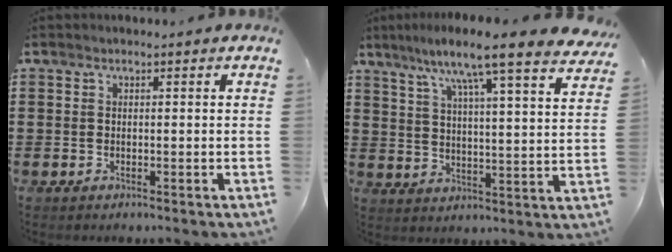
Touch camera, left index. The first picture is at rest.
{"total": 9.1, "force": [7.5, -0.6, 5.1], "torque": [-0.113, -0.051, 0.115]}